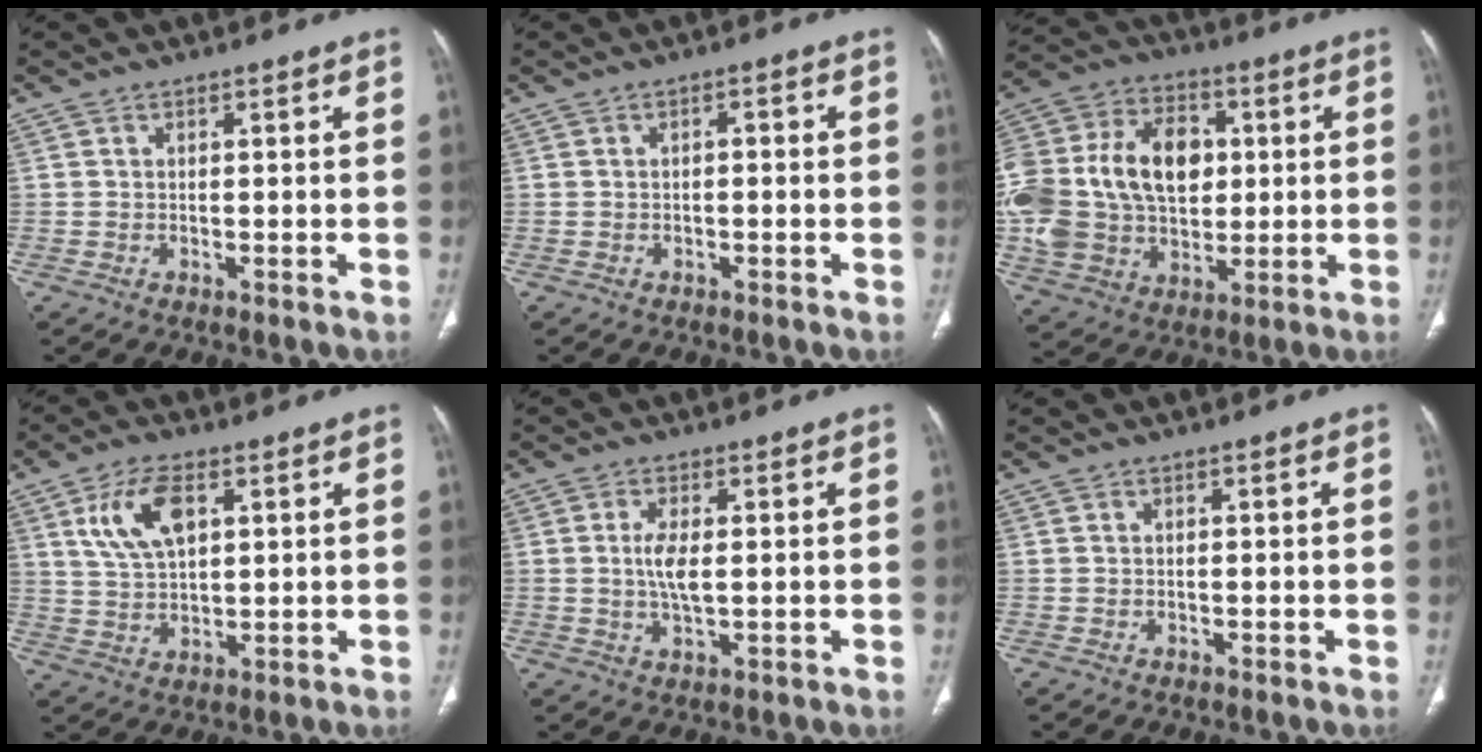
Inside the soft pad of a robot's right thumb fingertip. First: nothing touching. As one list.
[{"total": 1.3, "force": [-0.2, 0.7, 1.1], "torque": [-0.009, 0.006, -0.006]}, {"total": 26.0, "force": [1.8, 18.6, 18.1], "torque": [-0.373, 0.025, 0.047]}, {"total": 9.7, "force": [3.8, 5.0, 7.4], "torque": [-0.137, -0.008, 0.077]}, {"total": 4.9, "force": [0.3, 1.9, 4.5], "torque": [-0.096, -0.006, 0.008]}, {"total": 0.0}]